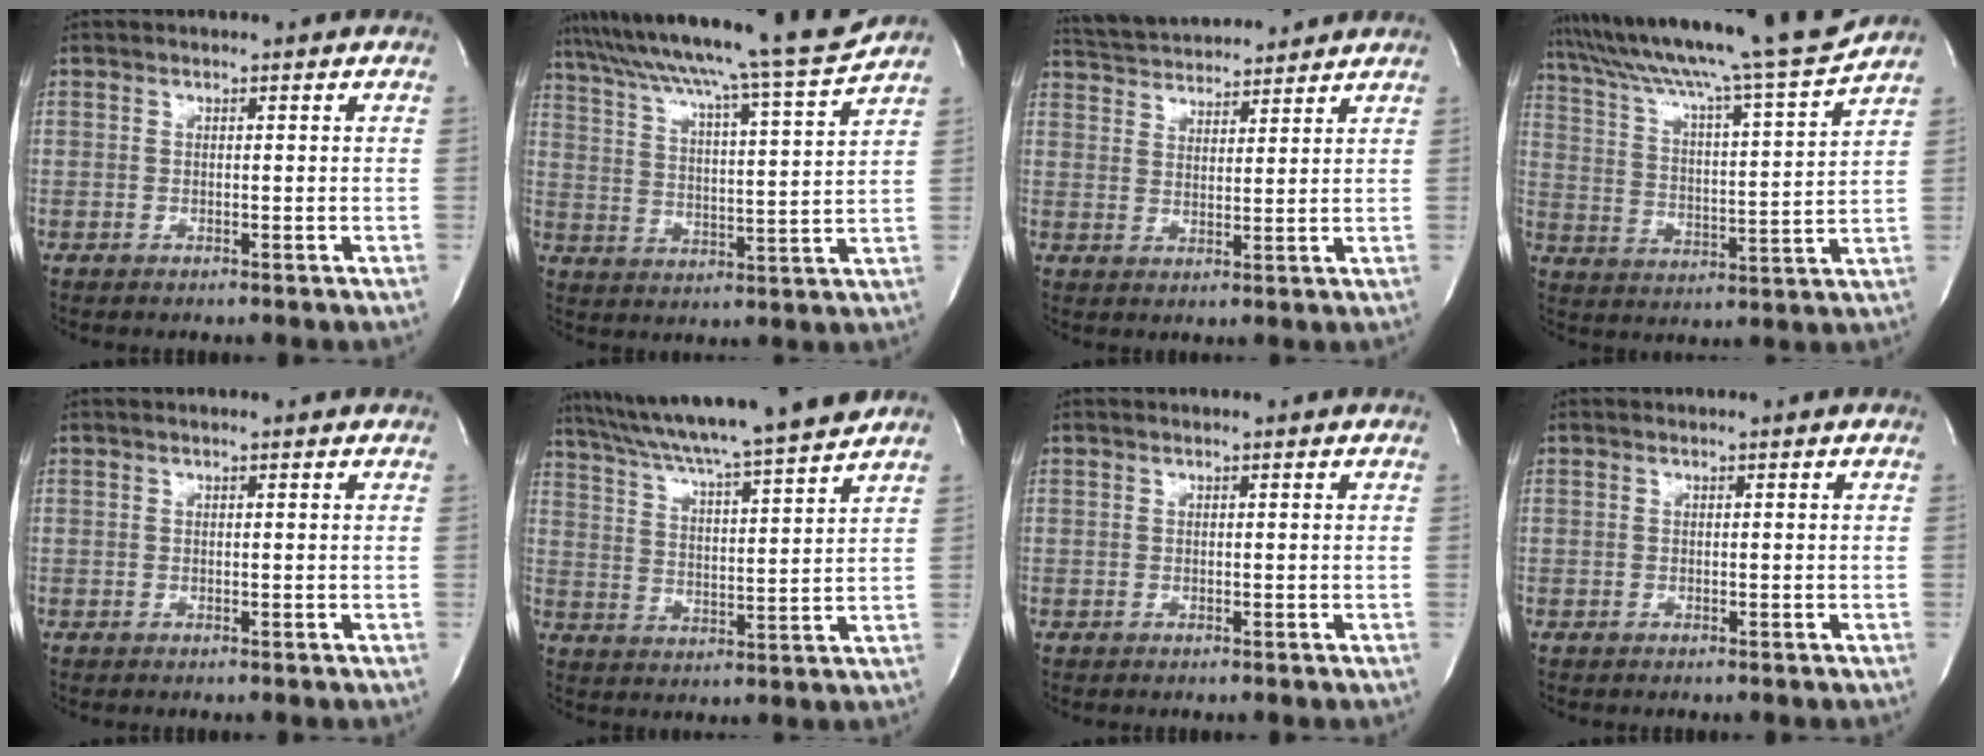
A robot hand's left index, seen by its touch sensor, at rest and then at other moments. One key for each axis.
{"total": 19.6, "fx": 17.6, "fy": -2.2, "fz": 8.3, "tx": -0.147, "ty": -0.042, "tz": 0.257}
{"total": 11.9, "fx": 11.4, "fy": 1.5, "fz": 3.1, "tx": -0.062, "ty": 0.025, "tz": 0.180}
{"total": 20.0, "fx": 17.7, "fy": -1.5, "fz": 9.2, "tx": -0.162, "ty": -0.025, "tz": 0.271}
{"total": 1.7, "fx": 1.5, "fy": 0.1, "fz": 0.8, "tx": -0.013, "ty": 0.017, "tz": 0.017}
{"total": 18.1, "fx": 16.1, "fy": -1.3, "fz": 8.2, "tx": -0.146, "ty": -0.011, "tz": 0.243}
{"total": 0.8, "fx": 0.7, "fy": 0.0, "fz": 0.3, "tx": -0.007, "ty": 0.007, "tz": 0.009}
{"total": 0.0}